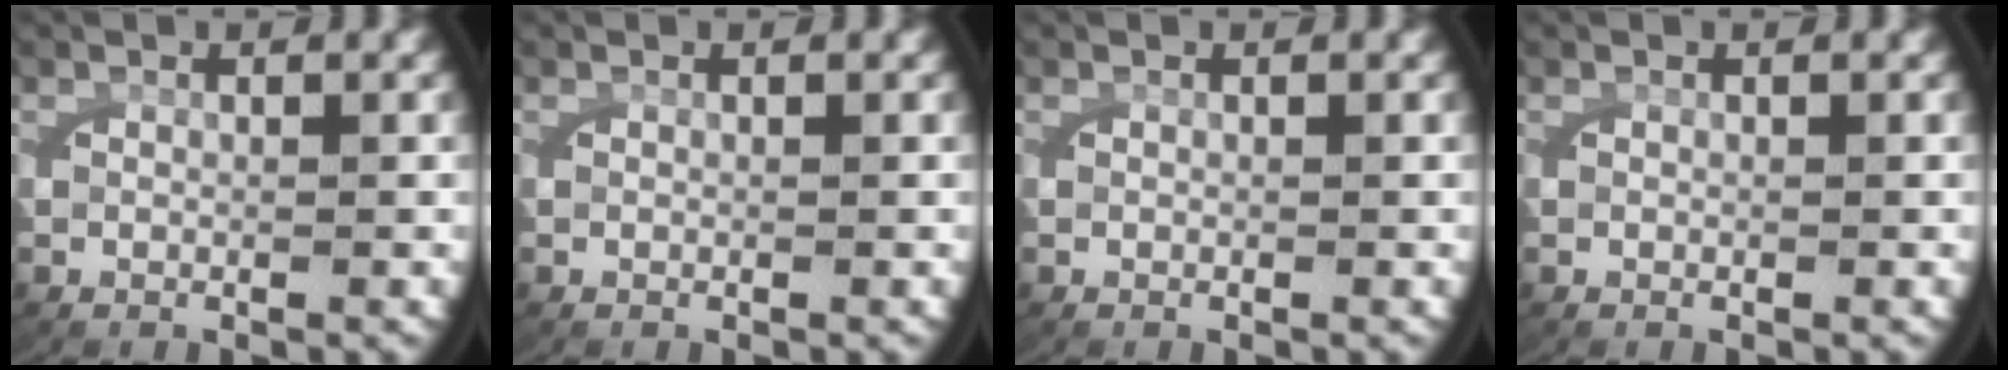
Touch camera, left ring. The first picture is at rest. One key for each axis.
{"total": 0.0}
{"total": 0.0}
{"total": 0.0}